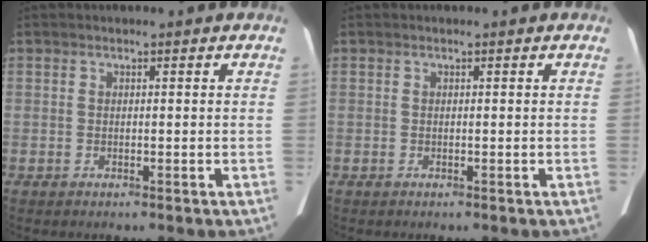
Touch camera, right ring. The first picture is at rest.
{"total": 0.0}